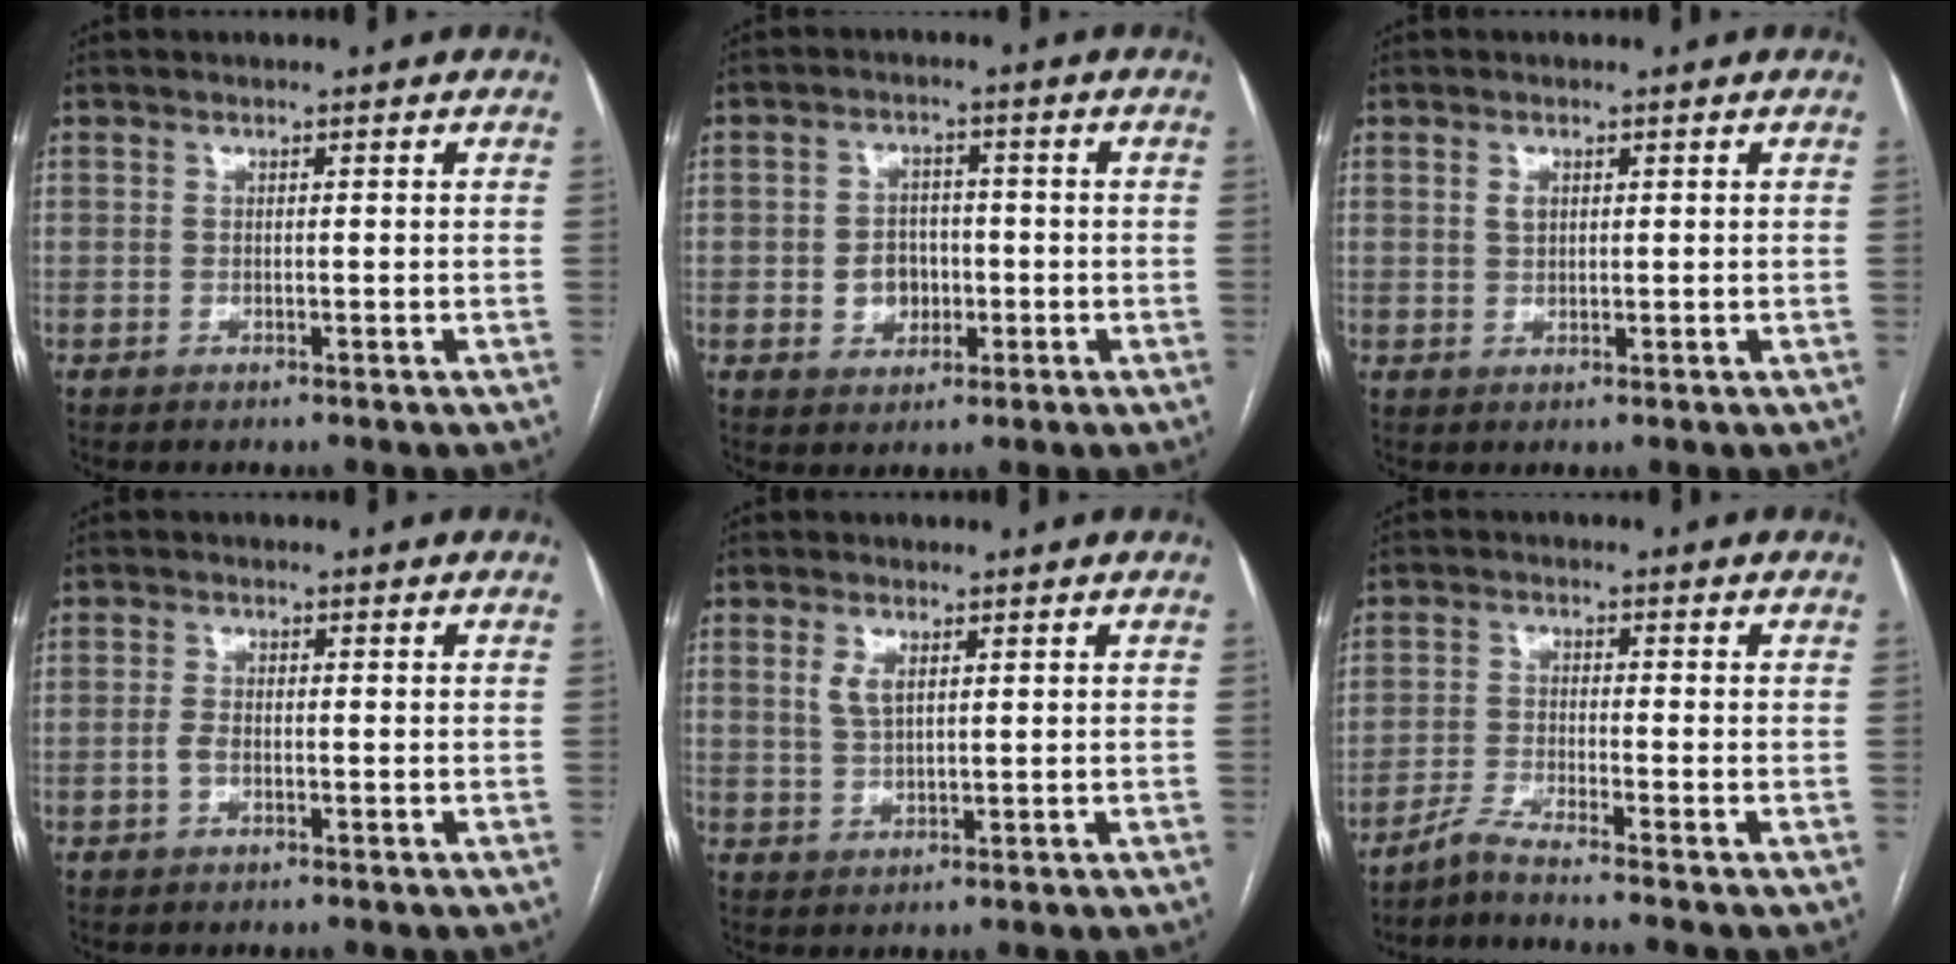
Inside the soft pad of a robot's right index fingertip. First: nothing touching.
{"total": 5.2, "force": [-0.9, 4.3, 2.8], "torque": [-0.047, 0.011, -0.008]}
{"total": 1.6, "force": [0.6, 1.0, 1.1], "torque": [-0.020, 0.001, 0.012]}
{"total": 2.0, "force": [-0.6, 1.0, 1.6], "torque": [-0.036, 0.003, -0.011]}
{"total": 3.1, "force": [1.3, 1.4, 2.5], "torque": [-0.055, 0.000, 0.029]}
{"total": 4.1, "force": [-3.5, -1.7, 1.3], "torque": [-0.032, -0.018, -0.067]}